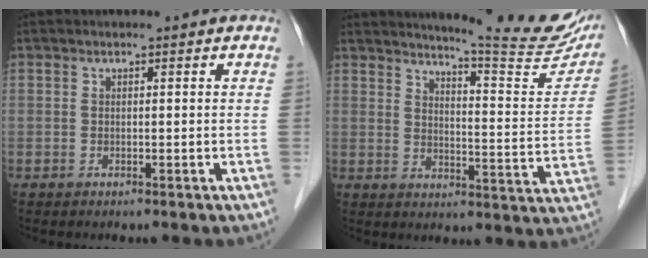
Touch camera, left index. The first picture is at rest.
{"total": 16.9, "force": [15.5, 0.4, 6.8], "torque": [-0.095, -0.080, 0.182]}